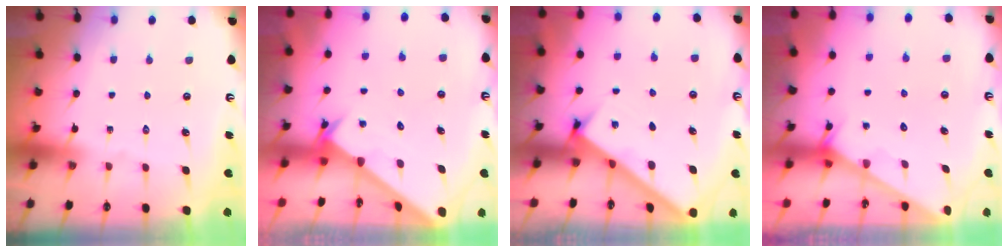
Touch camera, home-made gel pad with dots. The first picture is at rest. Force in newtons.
{"total": 2.6, "press": 2.6, "slide": 0.2}
{"total": 3.0, "press": 3.0, "slide": 0.1}
{"total": 2.4, "press": 2.4, "slide": 0.1}